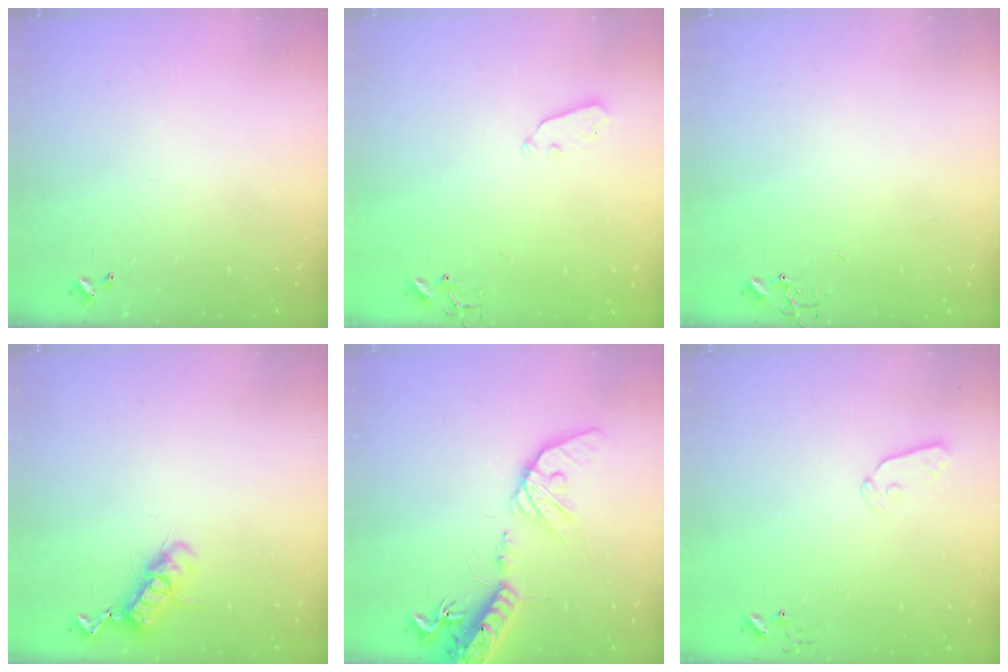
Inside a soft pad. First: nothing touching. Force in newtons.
{"total": 3.1, "press": 3.0, "slide": 0.4}
{"total": 0.0}
{"total": 11.1, "press": 11.1, "slide": 0.7}
{"total": 18.0, "press": 17.7, "slide": 3.3}
{"total": 6.0, "press": 5.9, "slide": 0.9}